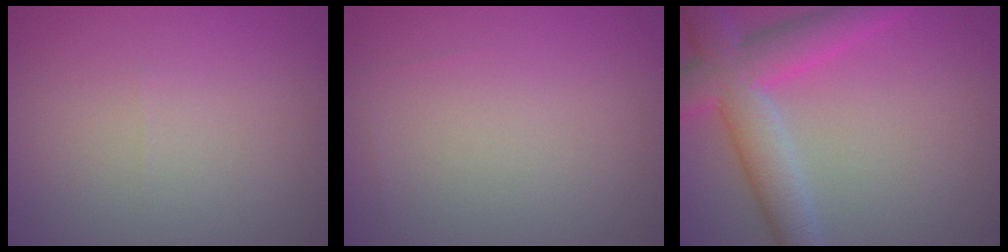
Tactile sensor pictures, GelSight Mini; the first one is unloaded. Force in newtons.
{"total": 0.0}
{"total": 7.0, "press": 7.0, "slide": 0.5}